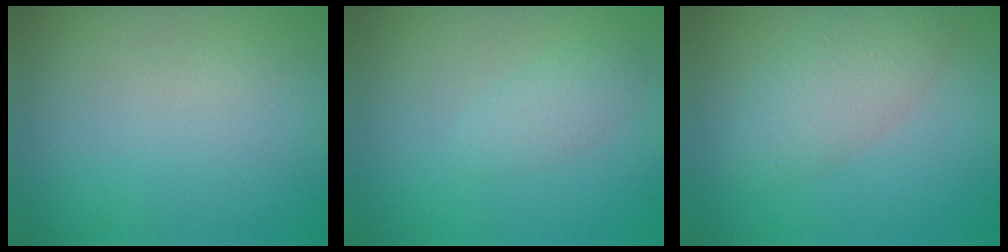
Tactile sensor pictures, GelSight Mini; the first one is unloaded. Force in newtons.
{"total": 1.6, "press": 1.6, "slide": 0.1}
{"total": 4.4, "press": 4.4, "slide": 0.2}